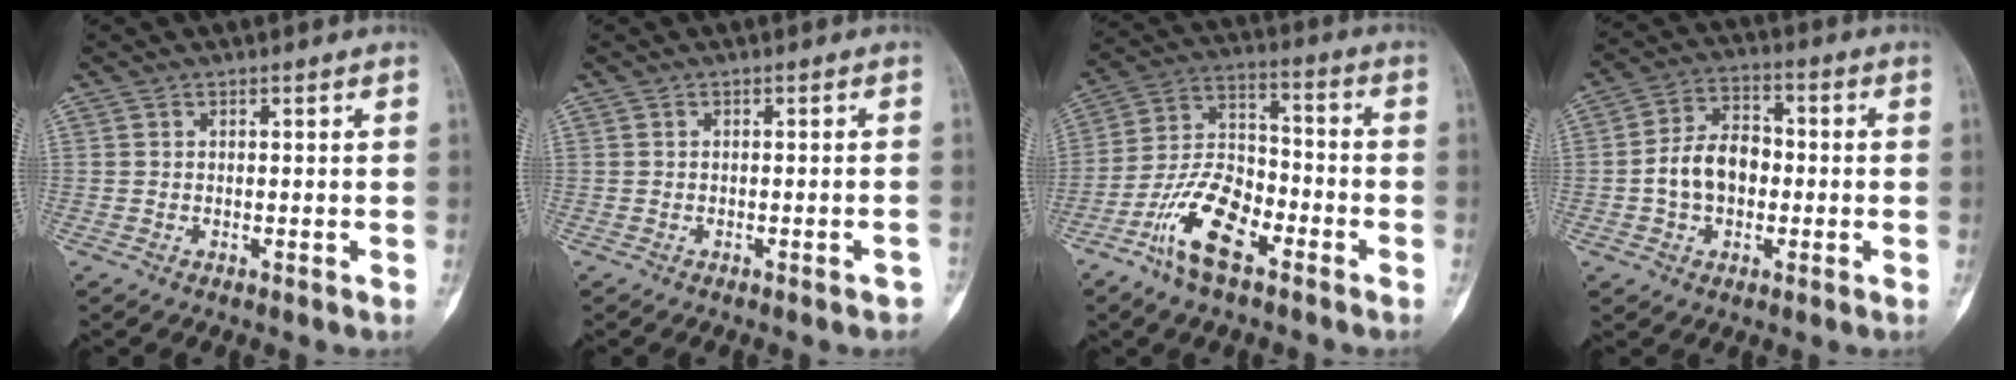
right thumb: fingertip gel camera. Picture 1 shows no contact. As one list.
[{"total": 1.7, "force": [-1.1, 0.3, 1.3], "torque": [-0.017, 0.007, -0.011]}, {"total": 13.5, "force": [-7.4, 6.3, 9.4], "torque": [-0.169, 0.051, -0.144]}, {"total": 9.8, "force": [-1.1, 7.0, 6.8], "torque": [-0.104, 0.028, -0.028]}]